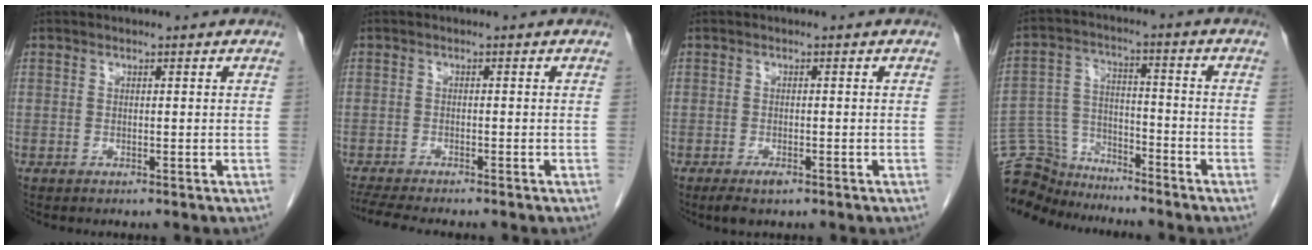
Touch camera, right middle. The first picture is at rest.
{"total": 7.0, "force": [-6.1, 0.6, 3.3], "torque": [-0.057, -0.015, -0.097]}
{"total": 2.5, "force": [-1.5, 0.8, 1.8], "torque": [-0.034, -0.004, -0.023]}
{"total": 11.0, "force": [-10.6, 3.0, 0.2], "torque": [-0.011, 0.034, -0.193]}